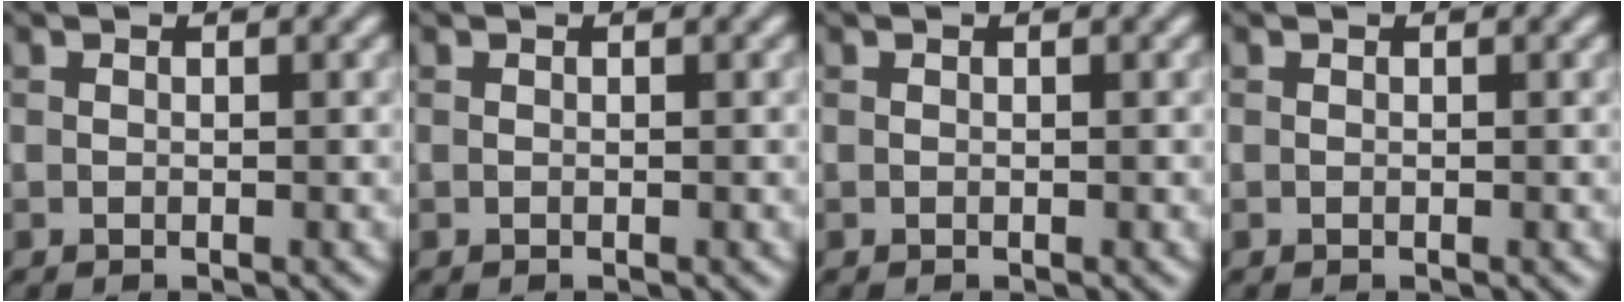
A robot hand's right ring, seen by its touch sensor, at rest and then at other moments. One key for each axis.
{"total": 0.0}
{"total": 0.0}
{"total": 0.0}